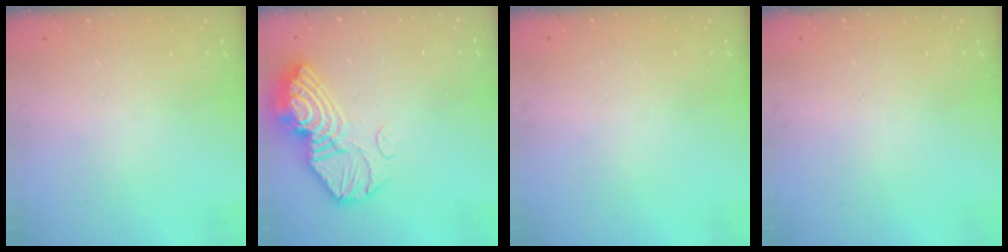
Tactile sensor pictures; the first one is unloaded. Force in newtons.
{"total": 13.8, "press": 13.7, "slide": 1.6}
{"total": 0.0}
{"total": 0.0}